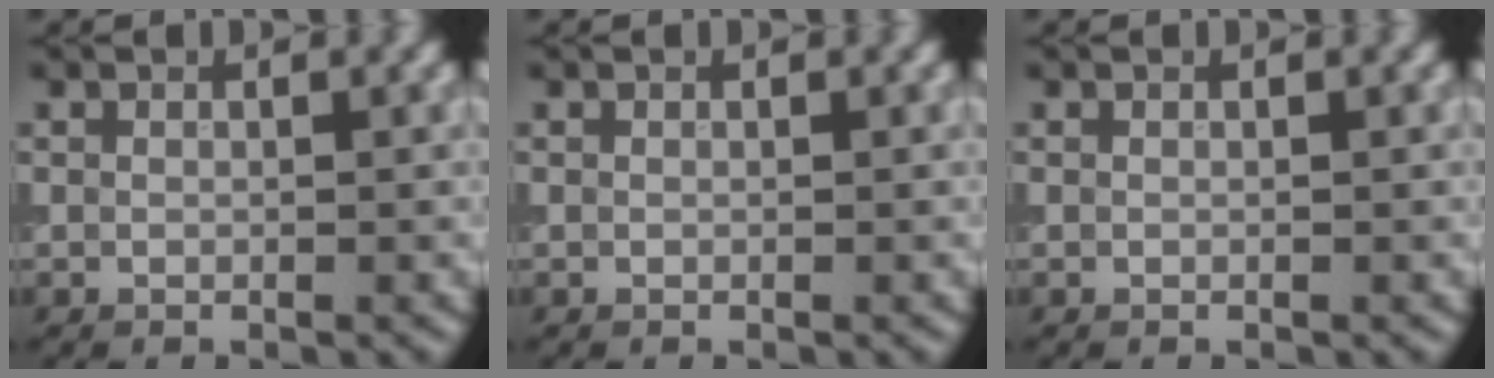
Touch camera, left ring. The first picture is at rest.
{"total": 0.0}
{"total": 0.0}